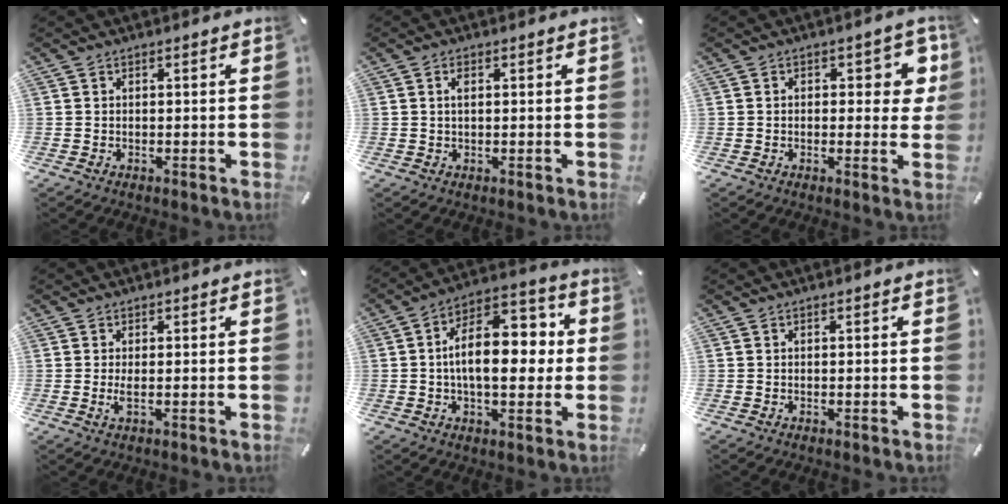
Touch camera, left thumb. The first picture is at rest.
{"total": 1.7, "force": [0.4, 0.9, 1.4], "torque": [-0.031, 0.004, 0.007]}
{"total": 6.4, "force": [1.5, 3.3, 5.3], "torque": [-0.057, -0.004, 0.016]}
{"total": 2.3, "force": [0.0, 0.3, 2.3], "torque": [-0.050, -0.009, -0.001]}
{"total": 14.7, "force": [0.2, 8.2, 12.2], "torque": [-0.192, 0.005, 0.001]}
{"total": 0.0}